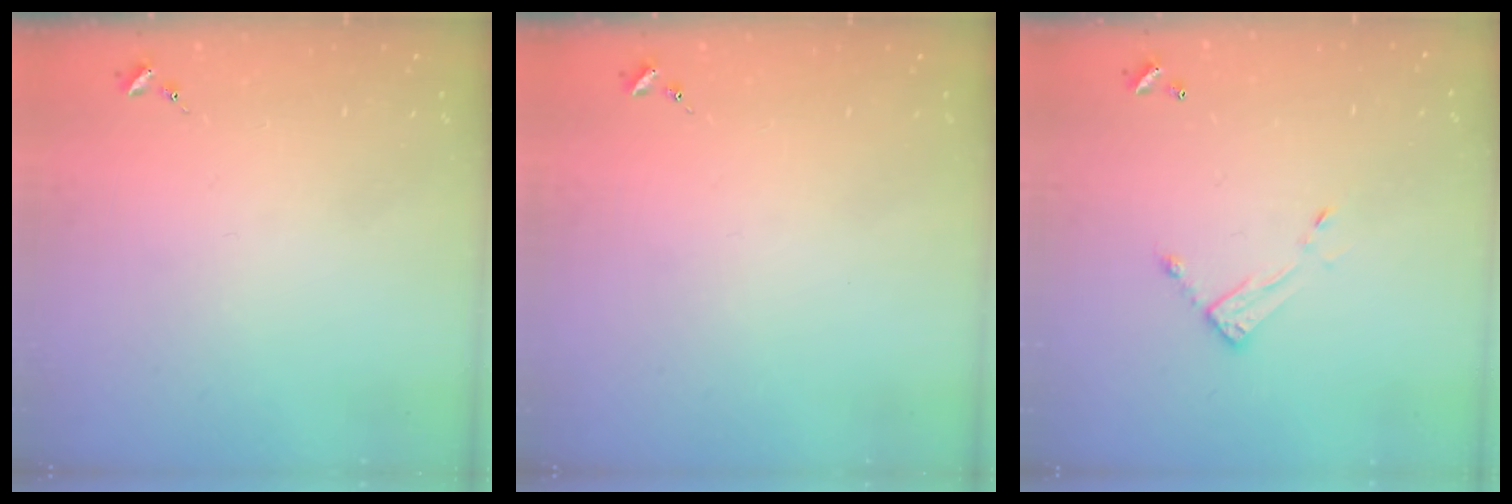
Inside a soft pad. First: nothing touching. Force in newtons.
{"total": 0.0}
{"total": 7.2, "press": 7.2, "slide": 0.3}